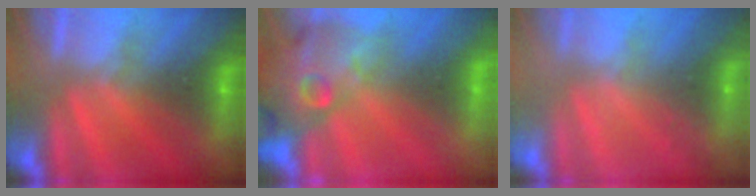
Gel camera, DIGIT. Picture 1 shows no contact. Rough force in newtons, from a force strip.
{"total": 7.7}
{"total": 2.3}